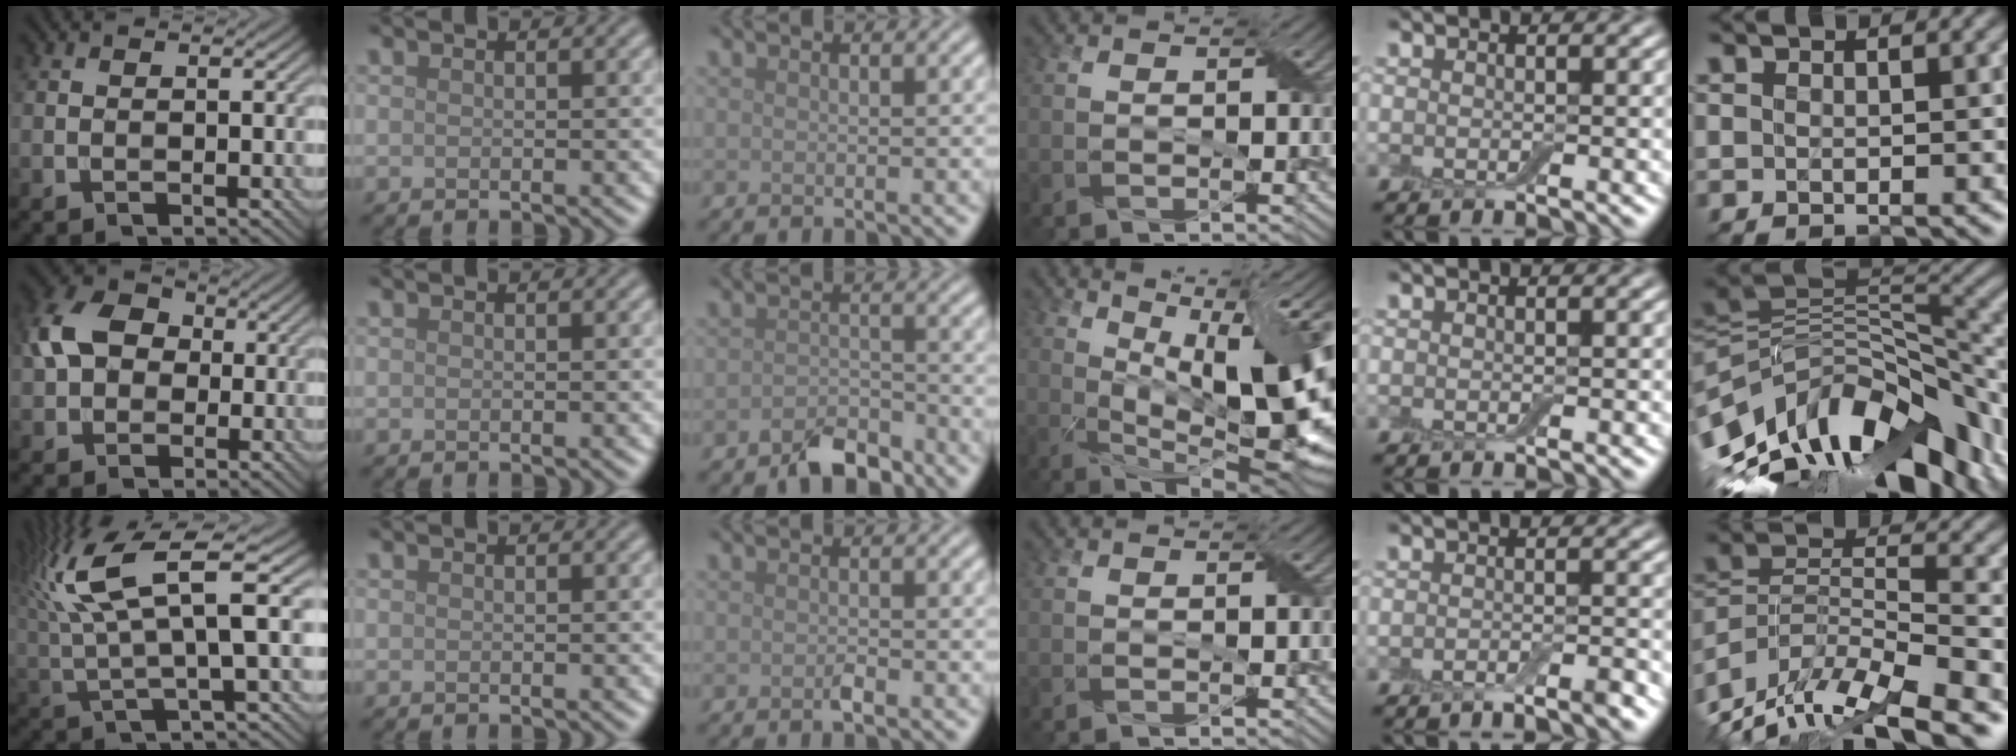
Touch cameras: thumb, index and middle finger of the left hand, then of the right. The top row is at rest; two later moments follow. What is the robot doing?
{"motion": "peel", "object": "aluminum foil"}